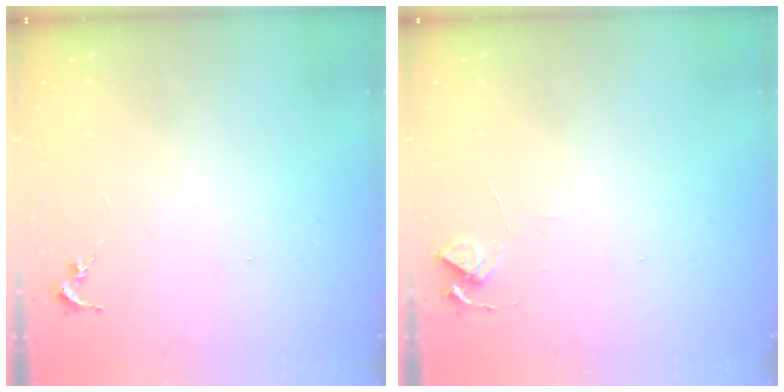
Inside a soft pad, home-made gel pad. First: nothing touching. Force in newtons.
{"total": 5.1, "press": 5.1, "slide": 0.5}